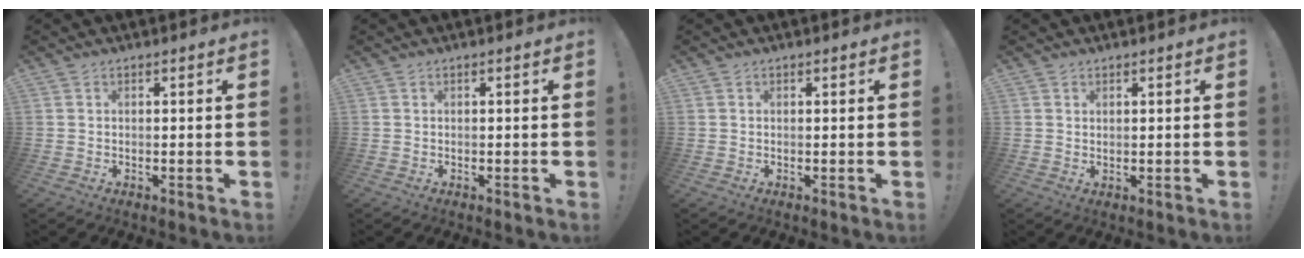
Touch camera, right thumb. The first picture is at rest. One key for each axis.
{"total": 0.0}
{"total": 0.0}
{"total": 0.8, "fx": 0.6, "fy": 0.2, "fz": 0.4, "tx": -0.009, "ty": 0.000, "tz": 0.012}